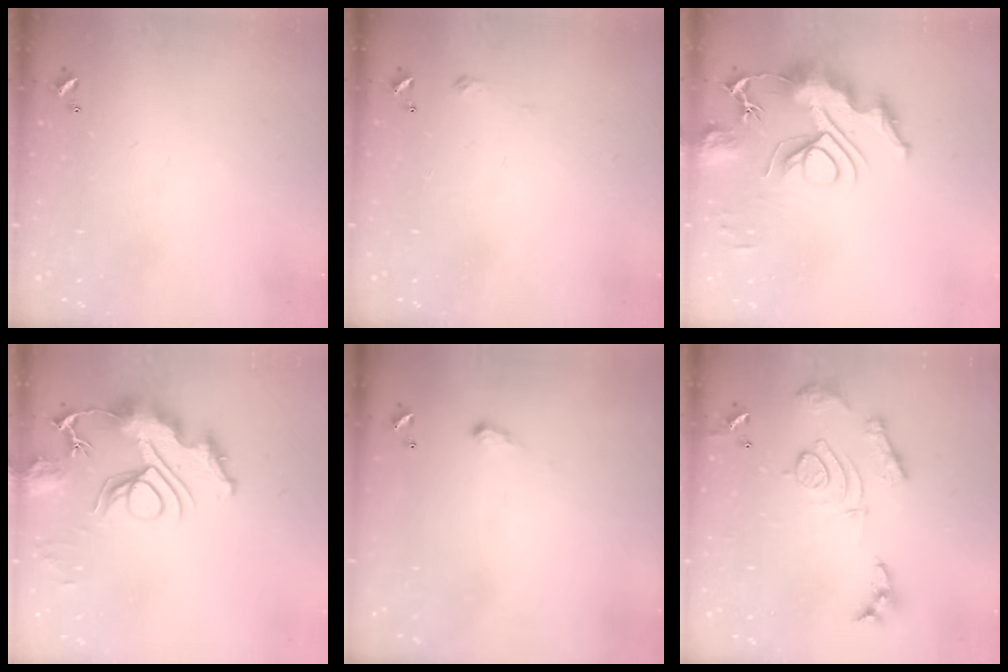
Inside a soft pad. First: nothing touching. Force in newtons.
{"total": 2.7, "press": 2.6, "slide": 0.4}
{"total": 13.8, "press": 13.7, "slide": 0.8}
{"total": 13.9, "press": 13.8, "slide": 1.5}
{"total": 2.0, "press": 2.0, "slide": 0.3}
{"total": 14.5, "press": 14.4, "slide": 1.3}